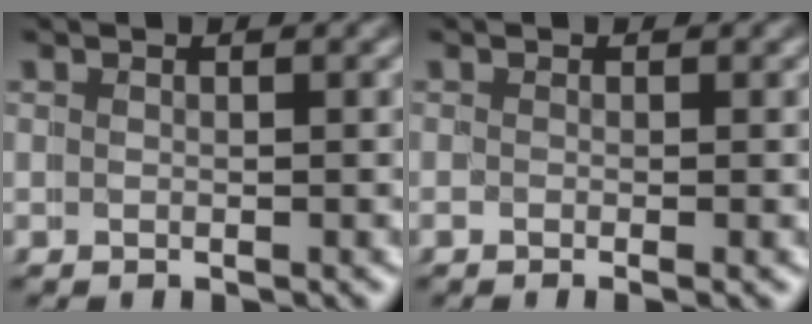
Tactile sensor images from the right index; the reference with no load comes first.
{"total": 1.1, "force": [-0.4, -0.4, 0.9], "torque": [-0.004, 0.001, -0.010]}